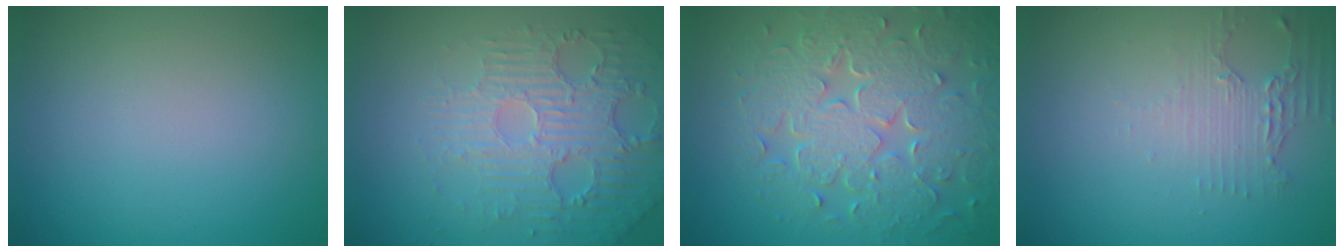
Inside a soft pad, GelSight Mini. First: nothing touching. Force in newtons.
{"total": 6.1, "press": 3.9, "slide": 4.6}
{"total": 8.7, "press": 6.2, "slide": 6.1}
{"total": 2.1, "press": 1.6, "slide": 1.4}